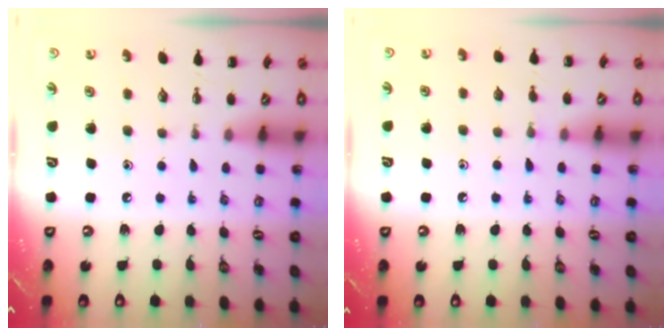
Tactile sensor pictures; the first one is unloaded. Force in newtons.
{"total": 4.0, "press": 3.8, "slide": 1.2}